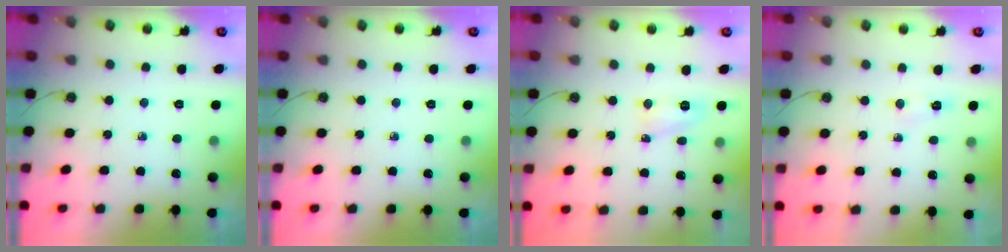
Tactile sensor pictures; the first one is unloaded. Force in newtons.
{"total": 0.0}
{"total": 5.5, "press": 5.5, "slide": 0.5}
{"total": 4.0, "press": 4.0, "slide": 0.5}